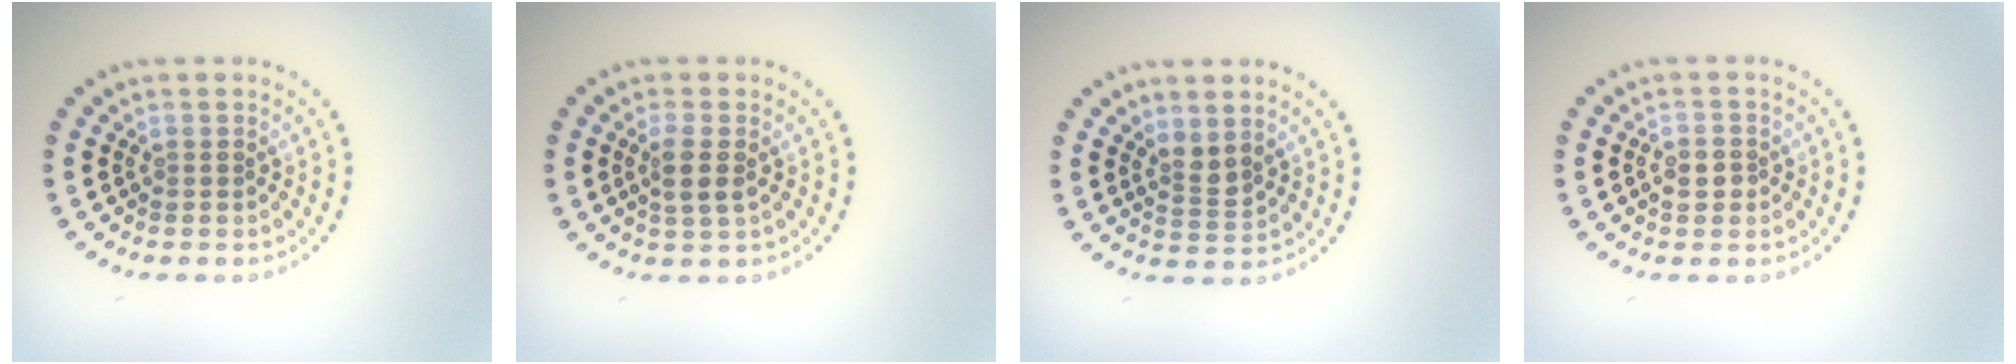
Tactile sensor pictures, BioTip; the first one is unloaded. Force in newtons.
{"total": 2.0, "press": 1.8, "slide": 0.9}
{"total": 1.7, "press": 1.3, "slide": 1.2}
{"total": 1.6, "press": 1.6, "slide": 0.2}